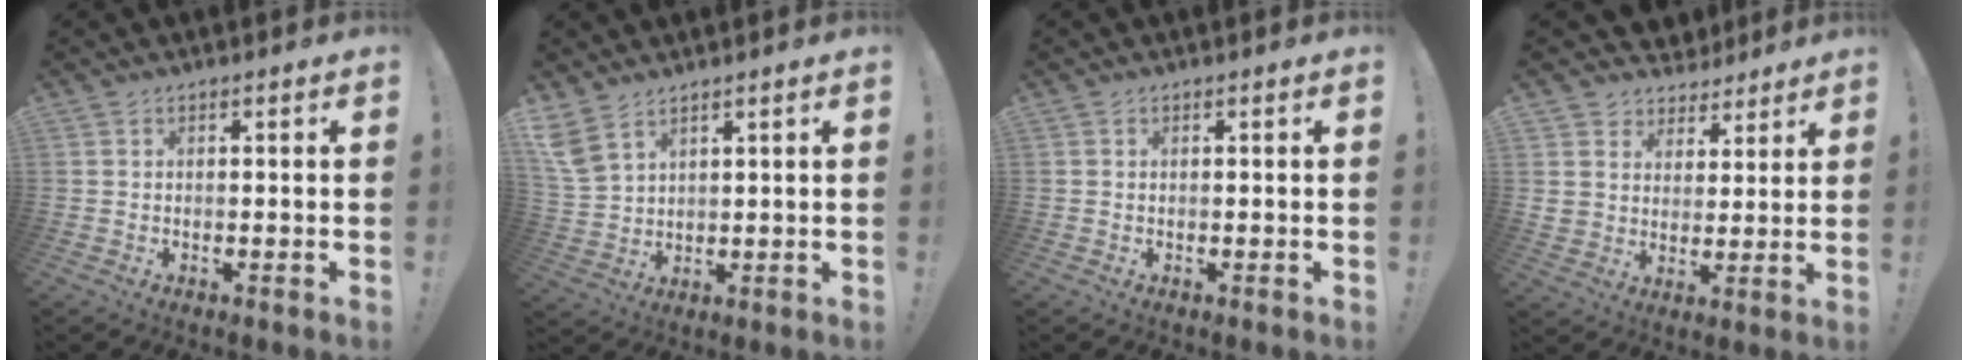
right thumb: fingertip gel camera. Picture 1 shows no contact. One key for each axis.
{"total": 7.1, "fx": 5.1, "fy": 3.4, "fz": 3.5, "tx": -0.085, "ty": -0.021, "tz": 0.104}
{"total": 0.0}
{"total": 6.5, "fx": 3.3, "fy": 5.6, "fz": 0.2, "tx": -0.006, "ty": -0.033, "tz": 0.072}